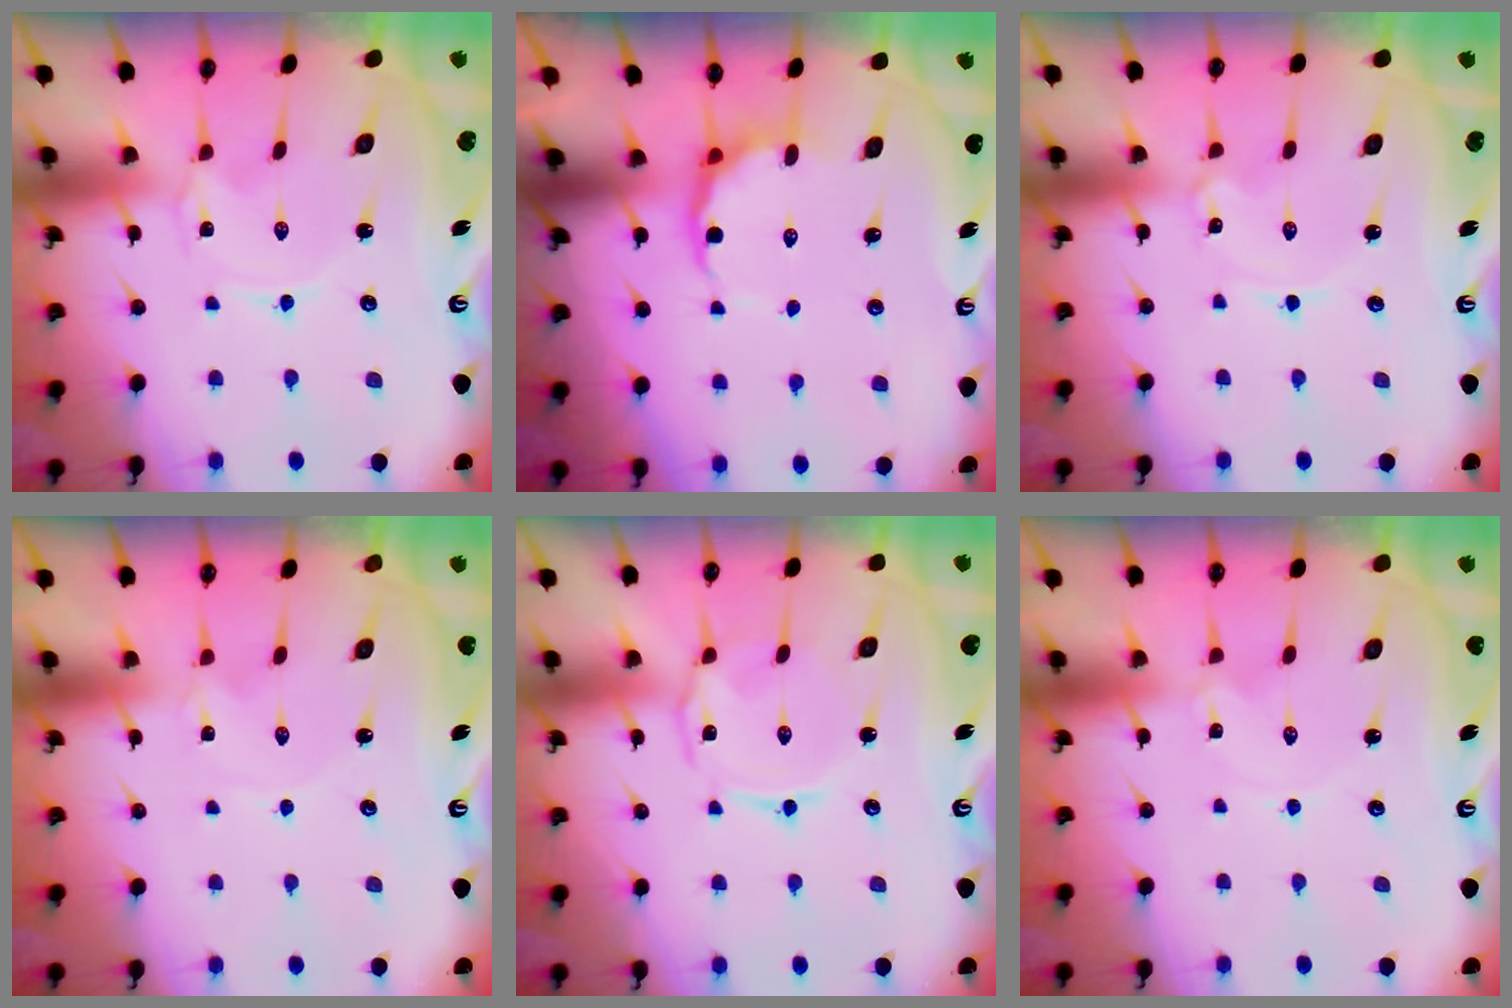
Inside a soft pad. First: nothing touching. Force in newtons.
{"total": 6.7, "press": 6.2, "slide": 2.5}
{"total": 1.2, "press": 1.1, "slide": 0.1}
{"total": 0.0}
{"total": 2.2, "press": 2.1, "slide": 0.4}
{"total": 0.0}